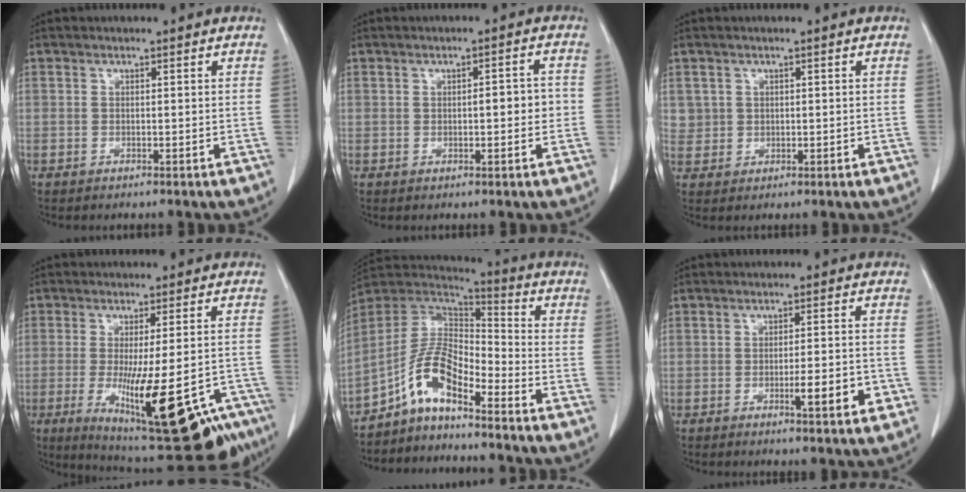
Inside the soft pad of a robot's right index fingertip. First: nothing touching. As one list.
[{"total": 3.5, "force": [-0.1, 1.1, 3.3], "torque": [-0.048, 0.006, 0.000]}, {"total": 2.4, "force": [0.8, 2.3, 0.2], "torque": [0.008, 0.001, 0.015]}, {"total": 22.3, "force": [-11.3, 5.2, 18.5], "torque": [-0.211, -0.025, -0.150]}, {"total": 9.4, "force": [-6.0, 3.3, 6.4], "torque": [-0.137, 0.026, -0.120]}, {"total": 6.2, "force": [-2.1, 0.7, 5.8], "torque": [-0.082, -0.005, -0.026]}]